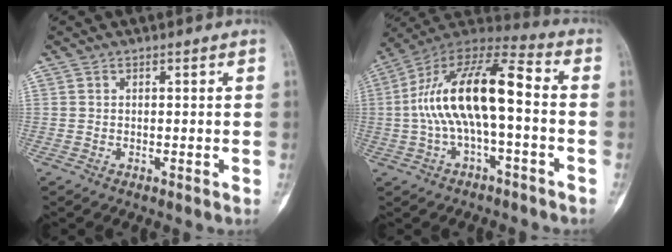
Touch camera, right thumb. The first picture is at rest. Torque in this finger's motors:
{"motor_torque": [0.53, 0.87, 1.38, -0.59, 0.54]}